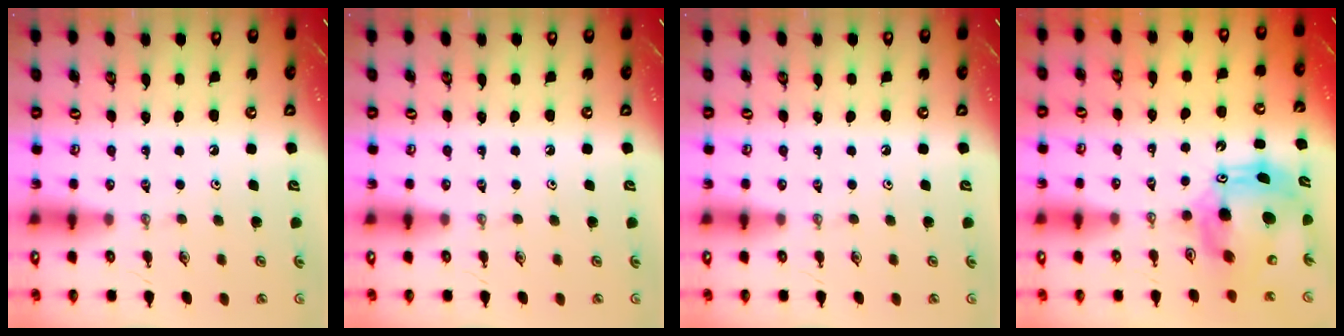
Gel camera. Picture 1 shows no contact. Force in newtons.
{"total": 0.0}
{"total": 0.0}
{"total": 12.9, "press": 12.8, "slide": 1.4}